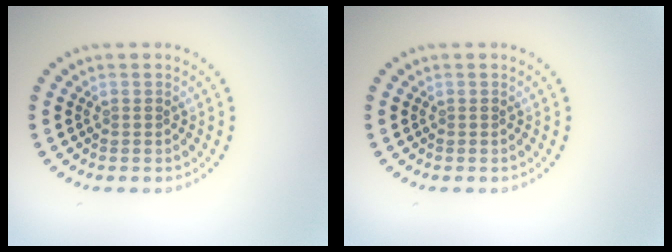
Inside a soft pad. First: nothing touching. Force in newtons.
{"total": 0.0}